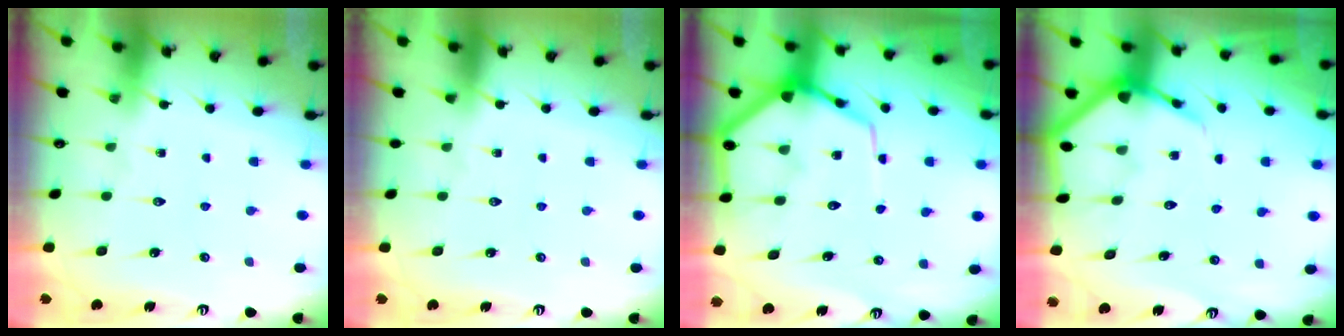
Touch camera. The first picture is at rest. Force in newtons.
{"total": 0.0}
{"total": 9.6, "press": 9.6, "slide": 1.0}
{"total": 5.7, "press": 5.6, "slide": 0.7}